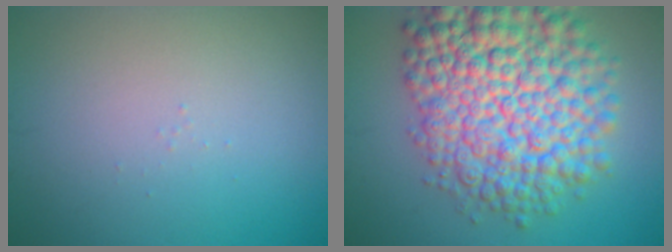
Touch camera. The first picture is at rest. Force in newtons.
{"total": 12.7, "press": 12.7, "slide": 0.4}